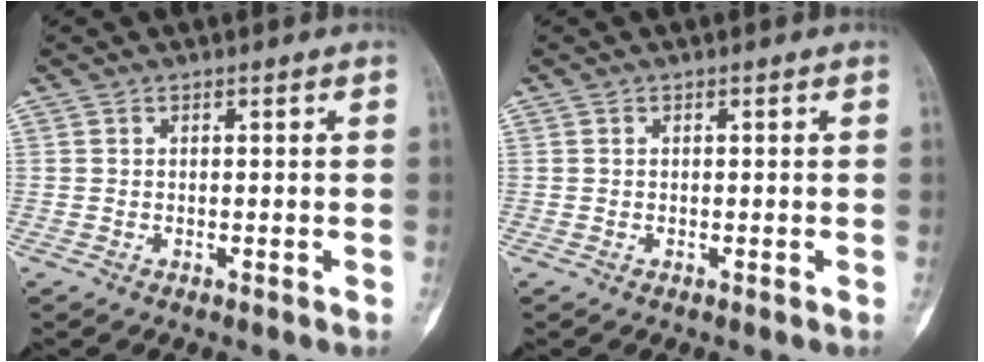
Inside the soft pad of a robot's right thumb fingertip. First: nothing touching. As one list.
[{"total": 0.0}]